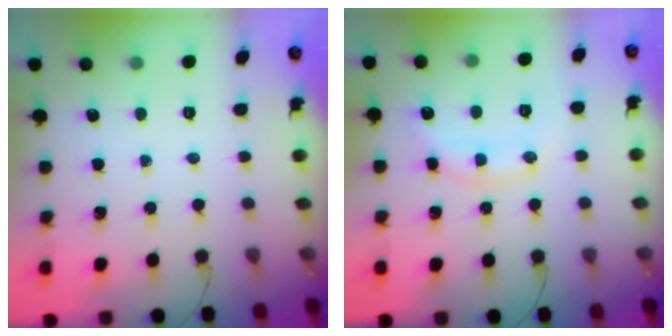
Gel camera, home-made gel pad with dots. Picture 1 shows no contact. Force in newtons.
{"total": 11.4, "press": 11.4, "slide": 0.8}